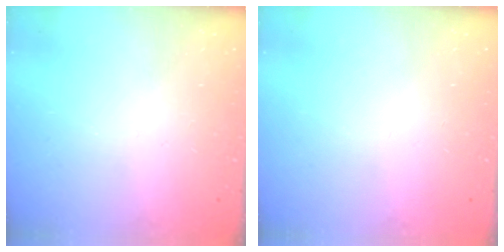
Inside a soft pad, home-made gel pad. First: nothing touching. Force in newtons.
{"total": 0.0}